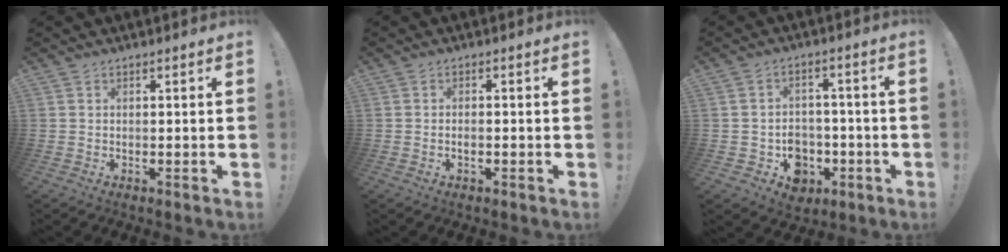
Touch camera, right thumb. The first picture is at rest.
{"total": 0.8, "force": [-0.4, 0.3, 0.6], "torque": [-0.010, 0.002, -0.008]}
{"total": 7.8, "force": [-2.7, 6.8, 2.7], "torque": [-0.036, 0.016, -0.039]}